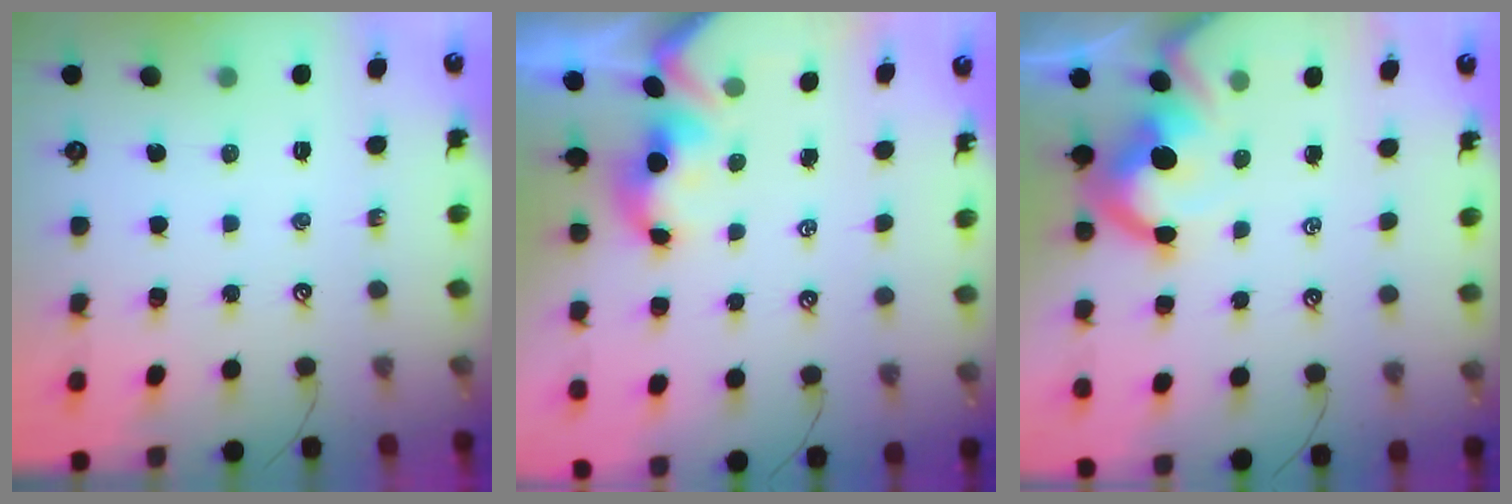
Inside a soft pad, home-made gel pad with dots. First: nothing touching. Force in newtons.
{"total": 0.9, "press": 0.5, "slide": 0.7}
{"total": 8.3, "press": 8.2, "slide": 1.4}